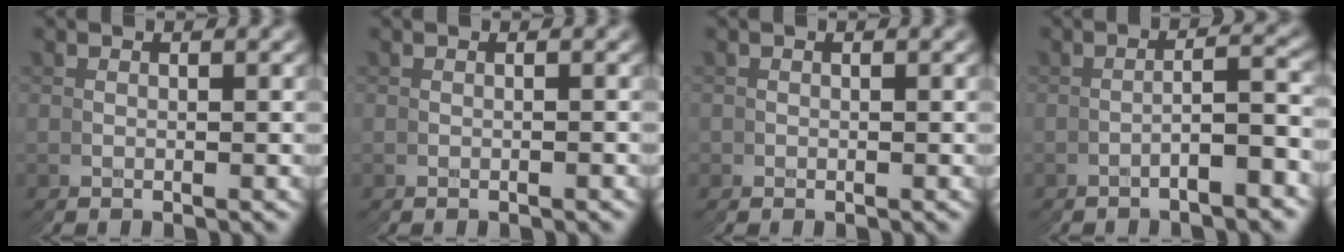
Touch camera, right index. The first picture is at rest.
{"total": 0.0}
{"total": 0.9, "force": [-0.4, 0.4, -0.7], "torque": [0.013, -0.004, -0.006]}
{"total": 2.9, "force": [-2.0, -0.7, 2.0], "torque": [-0.018, 0.013, -0.040]}